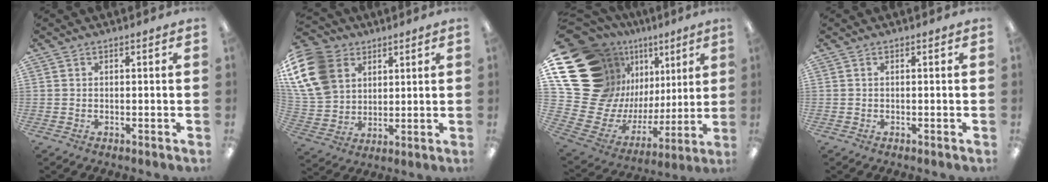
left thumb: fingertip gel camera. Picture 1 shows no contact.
{"total": 16.8, "force": [6.9, 12.7, 8.5], "torque": [-0.207, -0.013, 0.136]}
{"total": 22.3, "force": [11.0, 16.0, 11.1], "torque": [-0.218, -0.106, 0.250]}
{"total": 0.0}